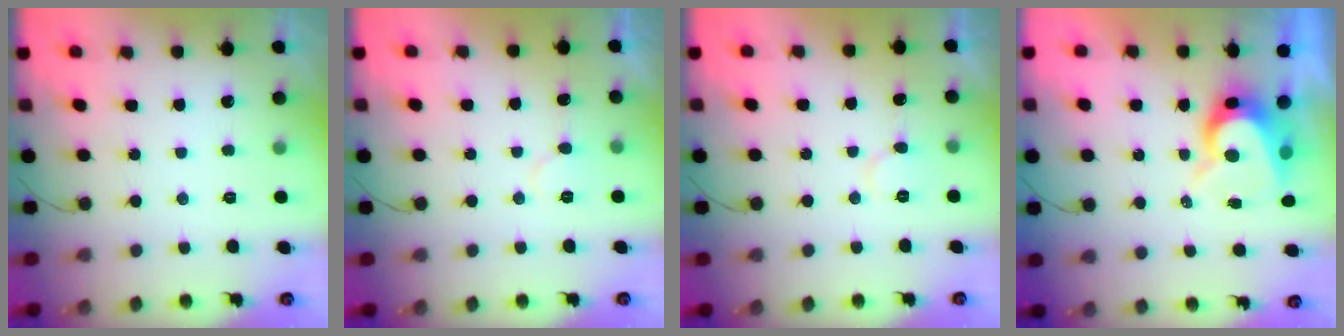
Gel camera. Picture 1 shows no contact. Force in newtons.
{"total": 5.9, "press": 5.9, "slide": 0.4}
{"total": 6.1, "press": 6.1, "slide": 0.5}
{"total": 8.5, "press": 8.5, "slide": 0.6}